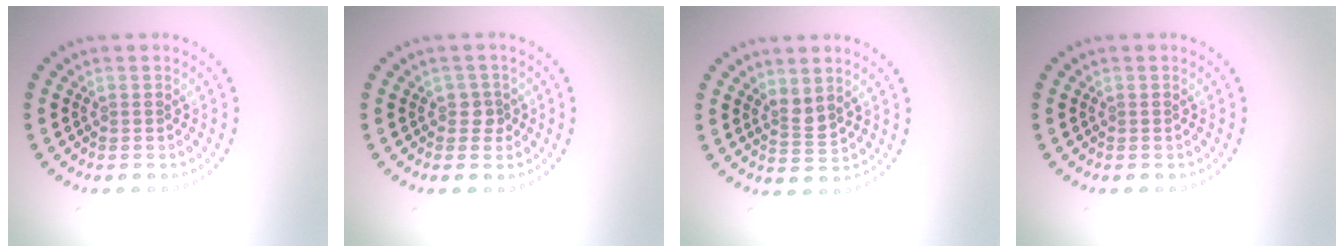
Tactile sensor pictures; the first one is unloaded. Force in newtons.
{"total": 1.4, "press": 1.1, "slide": 0.8}
{"total": 1.6, "press": 1.3, "slide": 1.0}
{"total": 0.0}